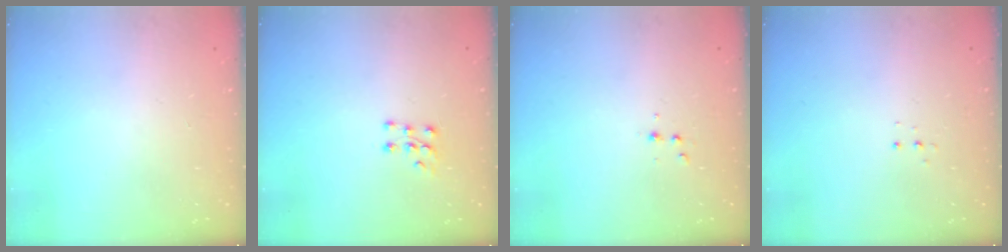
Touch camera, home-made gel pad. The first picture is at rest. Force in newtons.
{"total": 6.6, "press": 6.6, "slide": 0.8}
{"total": 2.9, "press": 2.7, "slide": 1.1}
{"total": 3.3, "press": 3.2, "slide": 0.6}